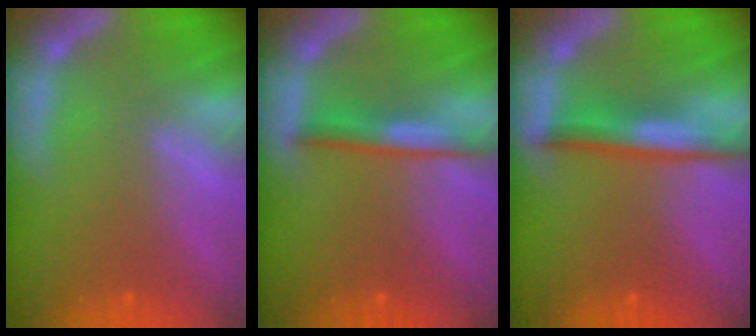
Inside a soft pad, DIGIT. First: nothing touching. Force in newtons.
{"total": 3.0}
{"total": 4.0}